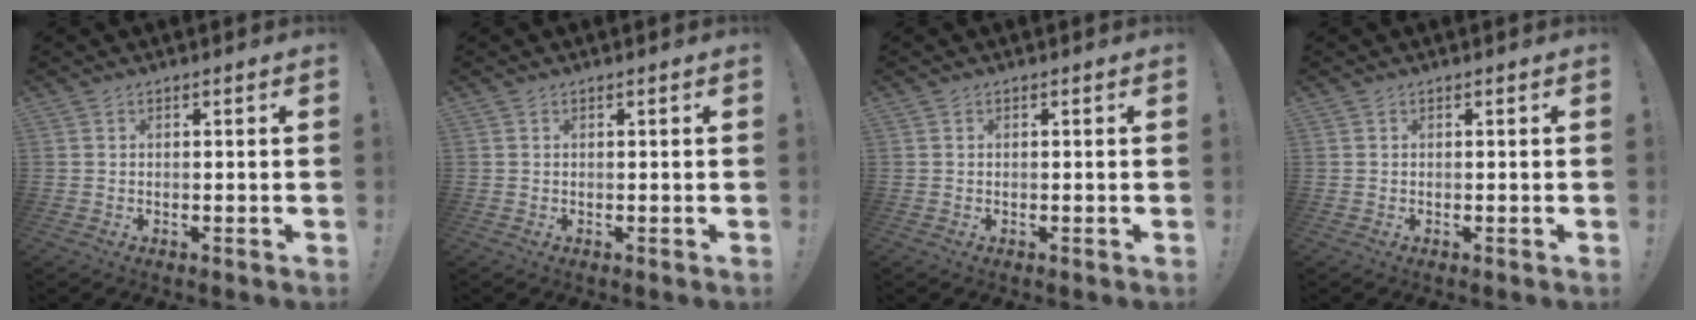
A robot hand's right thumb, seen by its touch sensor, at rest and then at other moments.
{"total": 0.0}
{"total": 0.0}
{"total": 0.0}